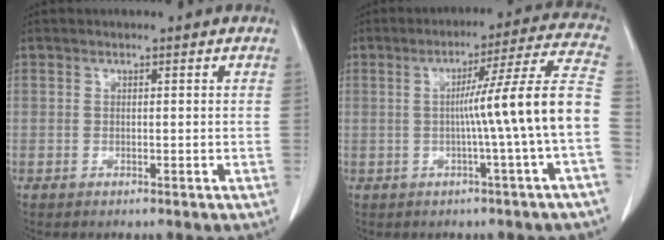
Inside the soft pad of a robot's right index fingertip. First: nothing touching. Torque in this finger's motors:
{"motor_torque": [1.67, -0.47, 0.89, 0.20]}